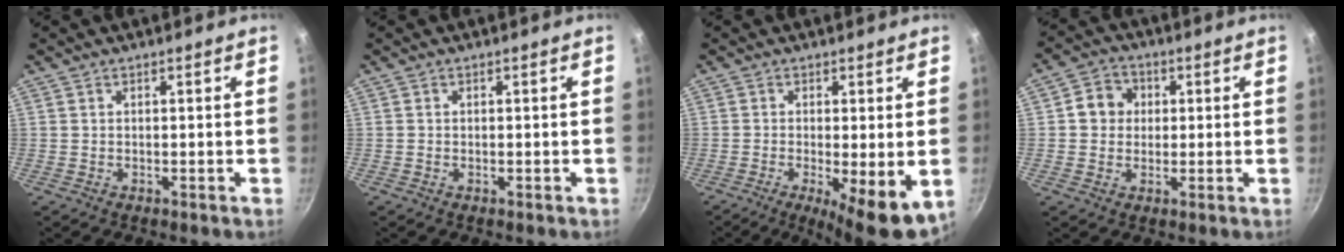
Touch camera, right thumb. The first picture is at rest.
{"total": 0.0}
{"total": 11.3, "force": [-3.7, 3.2, 10.2], "torque": [-0.150, -0.020, -0.049]}
{"total": 6.3, "force": [0.8, 5.6, 2.7], "torque": [-0.022, 0.009, 0.004]}